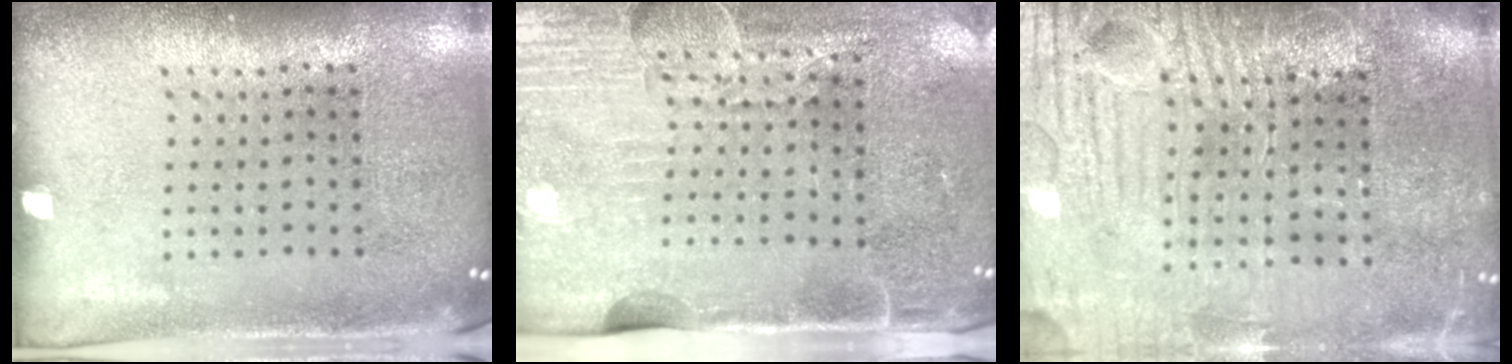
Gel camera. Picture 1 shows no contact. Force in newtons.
{"total": 4.3, "press": 3.6, "slide": 2.3}
{"total": 4.1, "press": 3.8, "slide": 1.5}